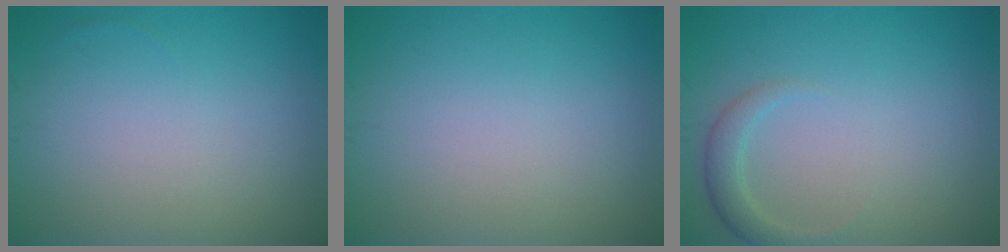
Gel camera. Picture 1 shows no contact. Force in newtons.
{"total": 0.0}
{"total": 1.9, "press": 1.9, "slide": 0.1}